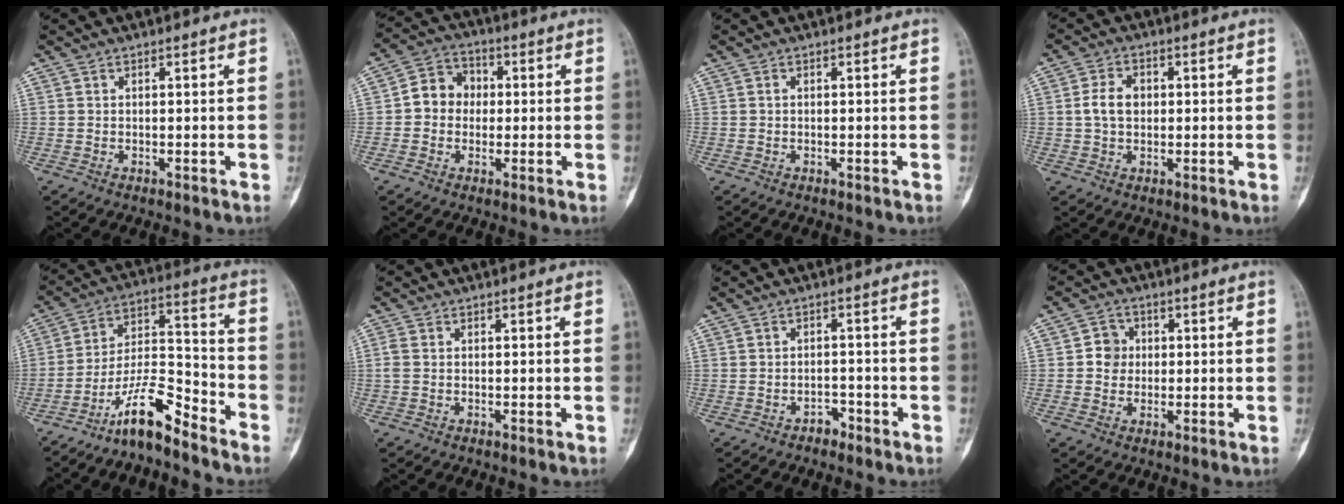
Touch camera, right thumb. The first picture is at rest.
{"total": 7.3, "force": [0.0, 6.4, 3.5], "torque": [-0.034, 0.022, -0.016]}
{"total": 0.0}
{"total": 5.2, "force": [0.4, 3.6, 3.6], "torque": [-0.068, 0.010, 0.004]}
{"total": 11.5, "force": [-9.0, 2.6, 6.8], "torque": [-0.126, 0.087, -0.169]}
{"total": 1.5, "force": [-0.1, 0.9, 1.2], "torque": [-0.038, -0.001, -0.005]}
{"total": 2.2, "force": [-1.7, 1.3, 0.6], "torque": [-0.006, 0.015, -0.028]}
{"total": 4.2, "force": [0.3, 3.9, 1.6], "torque": [-0.001, 0.007, -0.002]}